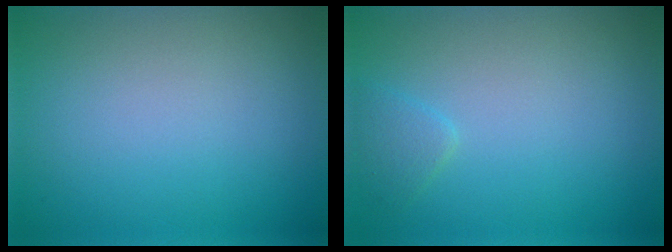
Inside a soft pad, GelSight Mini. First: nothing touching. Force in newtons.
{"total": 1.2, "press": 1.2, "slide": 0.1}